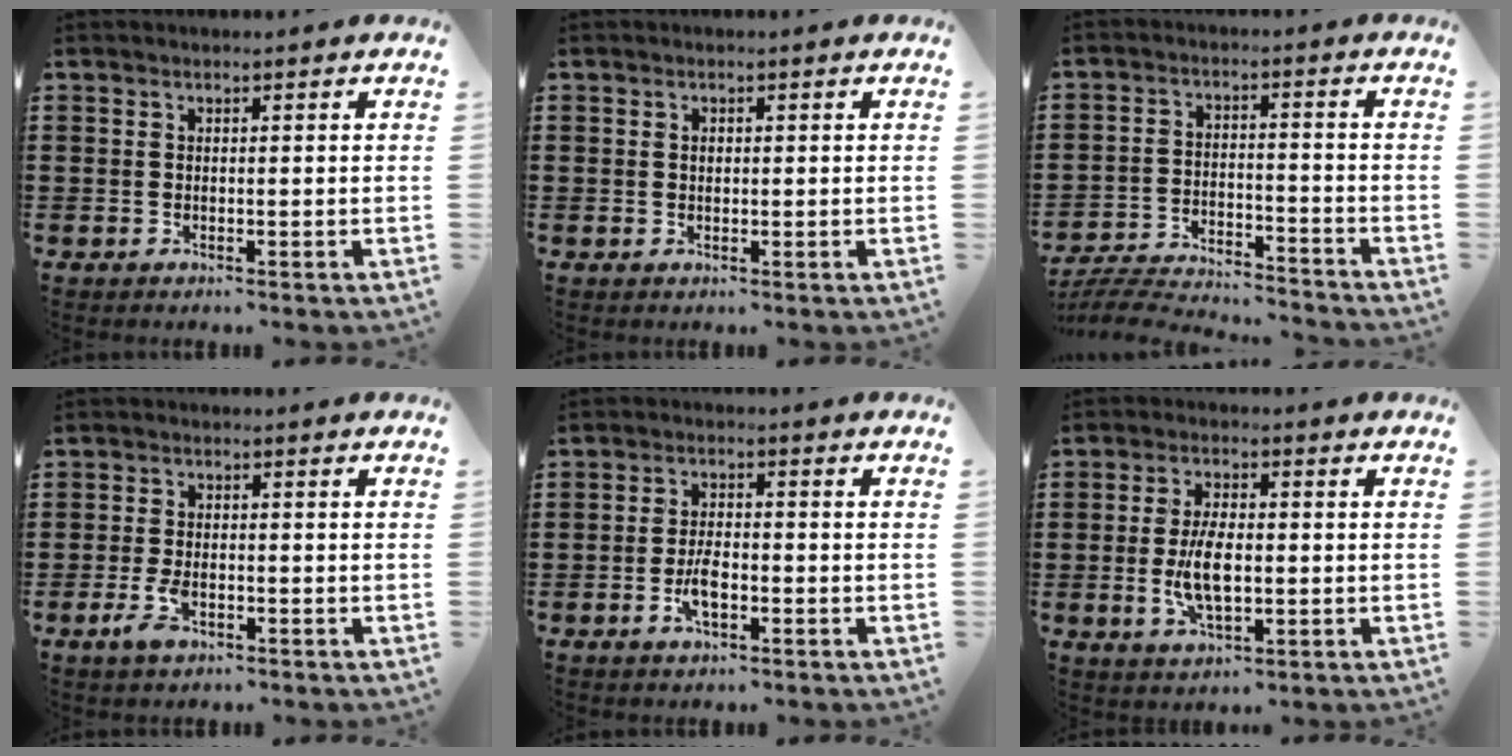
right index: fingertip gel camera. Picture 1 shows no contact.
{"total": 0.7, "force": [0.1, 0.5, 0.5], "torque": [-0.011, 0.002, 0.003]}
{"total": 5.4, "force": [-5.3, 0.1, 1.0], "torque": [-0.030, -0.002, -0.110]}
{"total": 3.8, "force": [-1.6, 1.7, 3.0], "torque": [-0.074, -0.009, -0.032]}
{"total": 4.1, "force": [-1.5, 1.5, 3.5], "torque": [-0.074, -0.002, -0.028]}
{"total": 6.9, "force": [-0.8, 3.1, 6.1], "torque": [-0.136, -0.005, -0.020]}